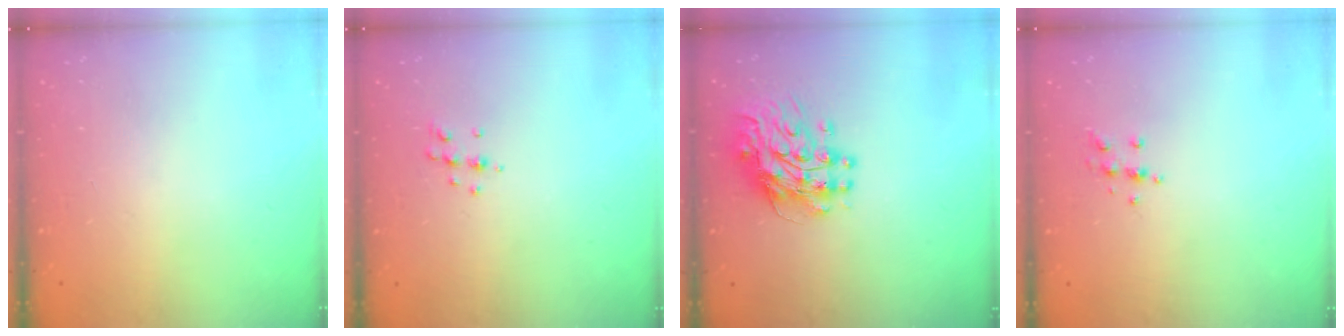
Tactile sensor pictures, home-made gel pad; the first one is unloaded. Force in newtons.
{"total": 5.7, "press": 5.6, "slide": 1.0}
{"total": 12.5, "press": 12.5, "slide": 1.1}
{"total": 6.2, "press": 6.1, "slide": 0.7}